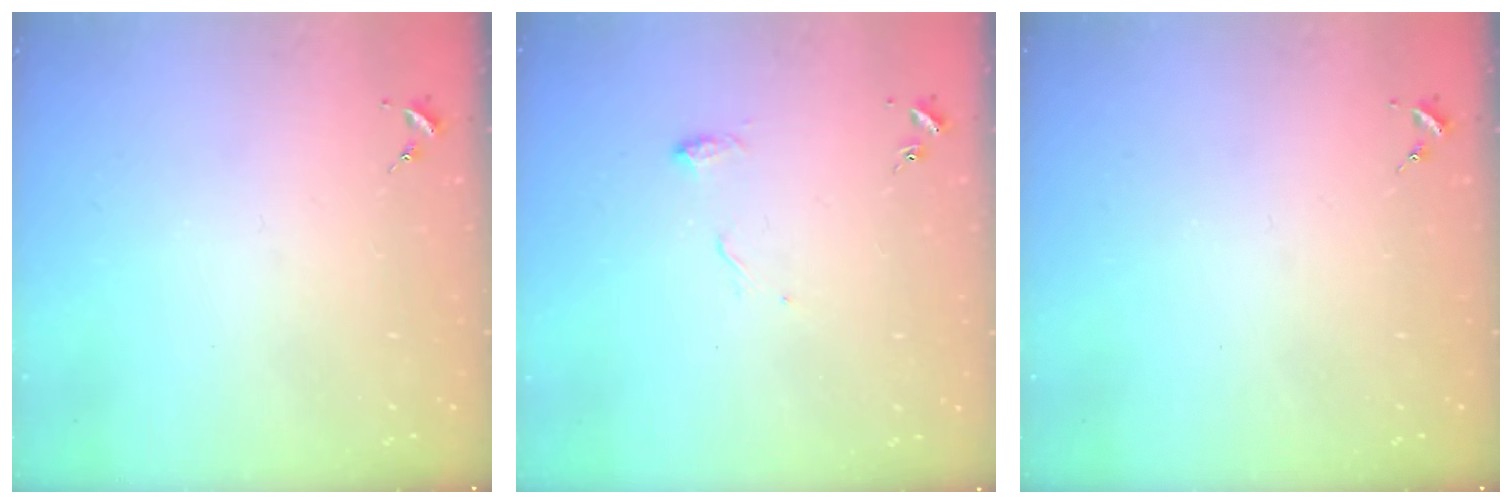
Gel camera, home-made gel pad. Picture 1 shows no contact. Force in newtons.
{"total": 6.8, "press": 6.8, "slide": 0.7}
{"total": 0.0}